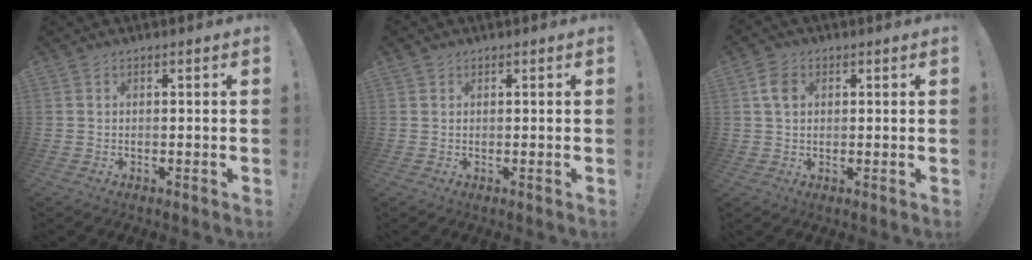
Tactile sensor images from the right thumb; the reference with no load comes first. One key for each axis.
{"total": 0.8, "fx": 0.6, "fy": 0.5, "fz": 0.1, "tx": 0.007, "ty": -0.003, "tz": 0.010}
{"total": 4.8, "fx": 1.4, "fy": 3.5, "fz": 3.0, "tx": -0.047, "ty": 0.003, "tz": 0.029}